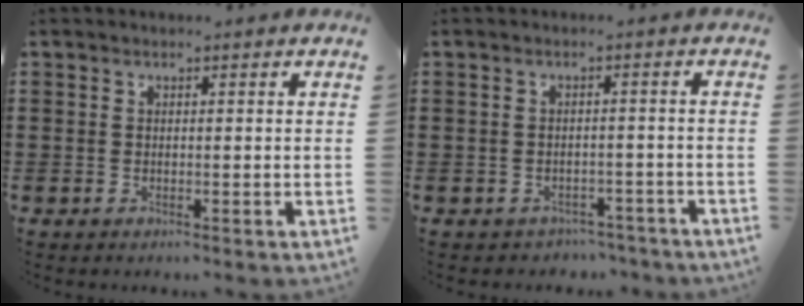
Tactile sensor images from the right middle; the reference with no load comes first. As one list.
[{"total": 2.0, "force": [-1.9, 0.6, -0.2], "torque": [-0.005, 0.002, -0.043]}]